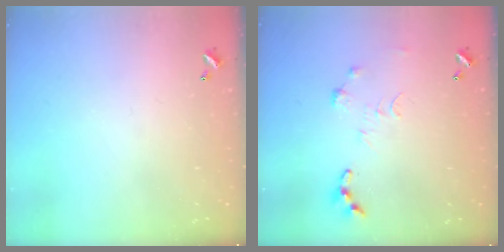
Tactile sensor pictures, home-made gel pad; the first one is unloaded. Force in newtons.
{"total": 0.7, "press": 0.7, "slide": 0.1}